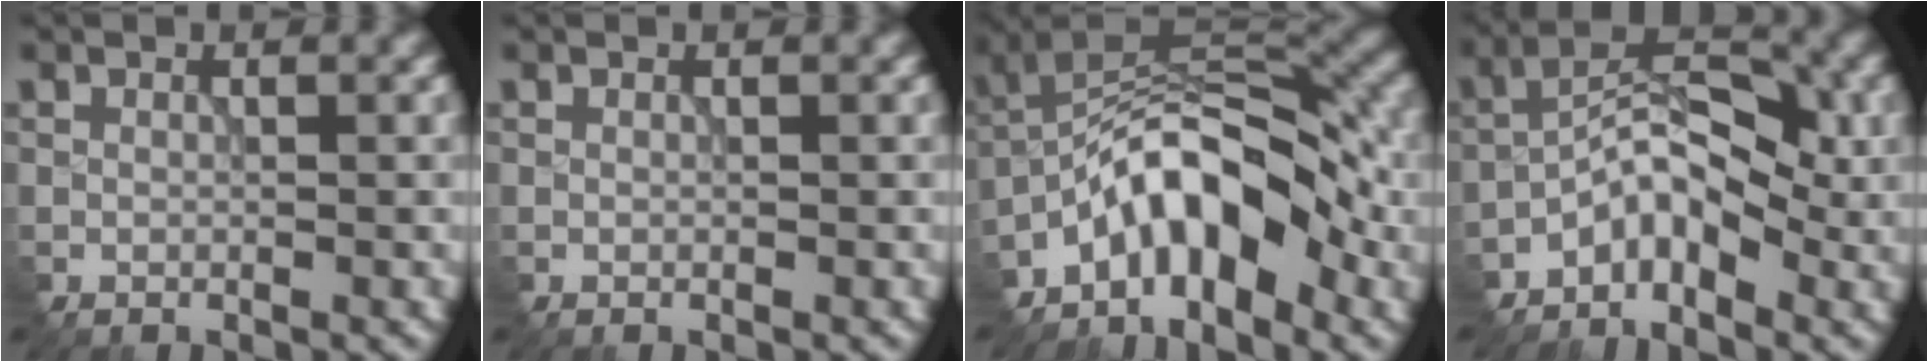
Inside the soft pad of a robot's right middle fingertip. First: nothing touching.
{"total": 0.0}
{"total": 8.4, "force": [-4.3, 3.9, 6.0], "torque": [-0.084, 0.021, -0.085]}
{"total": 5.3, "force": [-2.6, 2.7, 3.8], "torque": [-0.056, 0.016, -0.051]}